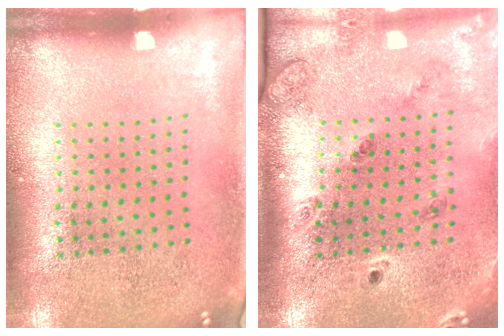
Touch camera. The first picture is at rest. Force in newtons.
{"total": 1.7, "press": 1.6, "slide": 0.5}